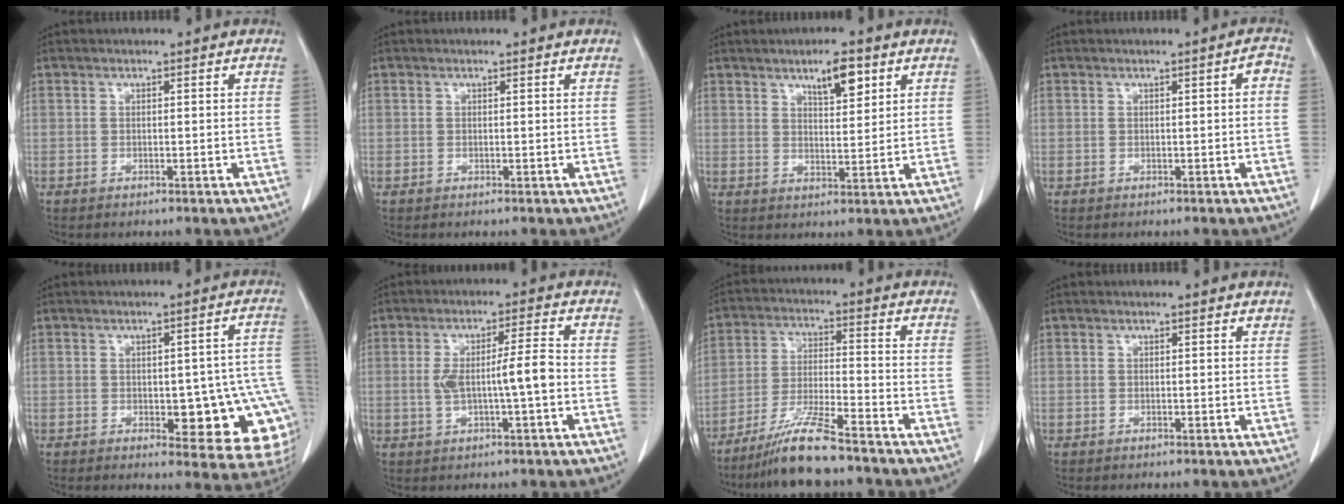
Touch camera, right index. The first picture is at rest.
{"total": 0.0}
{"total": 5.6, "force": [3.3, 1.5, 4.2], "torque": [-0.070, 0.000, 0.054]}
{"total": 1.4, "force": [0.0, 0.2, 1.4], "torque": [-0.015, 0.004, 0.001]}
{"total": 14.3, "force": [-3.5, 5.7, 12.7], "torque": [-0.083, 0.023, -0.029]}
{"total": 6.7, "force": [-0.7, 0.5, 6.6], "torque": [-0.120, 0.007, -0.008]}
{"total": 9.6, "force": [-7.8, 0.2, 5.6], "torque": [-0.109, -0.025, -0.146]}
{"total": 0.5, "force": [0.5, 0.1, 0.2], "torque": [-0.007, -0.002, 0.002]}